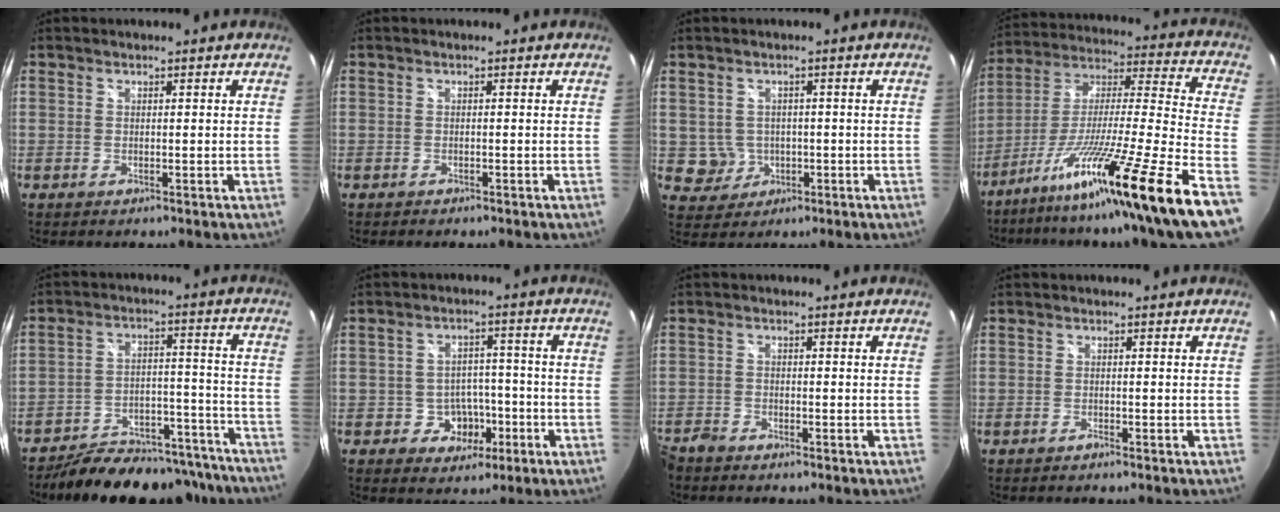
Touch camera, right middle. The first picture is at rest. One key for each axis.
{"total": 1.1, "fx": -1.0, "fy": 0.4, "fz": 0.2, "tx": -0.011, "ty": -0.004, "tz": -0.016}
{"total": 4.5, "fx": -0.5, "fy": 4.4, "fz": 0.8, "tx": -0.026, "ty": 0.008, "tz": 0.005}
{"total": 25.4, "fx": -18.2, "fy": -2.8, "fz": 17.5, "tx": -0.257, "ty": -0.070, "tz": -0.295}
{"total": 22.1, "fx": -19.6, "fy": 7.4, "fz": 7.2, "tx": -0.128, "ty": 0.024, "tz": -0.245}
{"total": 6.1, "fx": -2.4, "fy": 5.1, "fz": 2.4, "tx": -0.050, "ty": 0.016, "tz": -0.023}
{"total": 4.0, "fx": -3.6, "fy": 1.6, "fz": 0.8, "tx": -0.033, "ty": -0.014, "tz": -0.074}
{"total": 0.6, "fx": -0.6, "fy": 0.1, "fz": 0.1, "tx": -0.002, "ty": -0.002, "tz": -0.013}